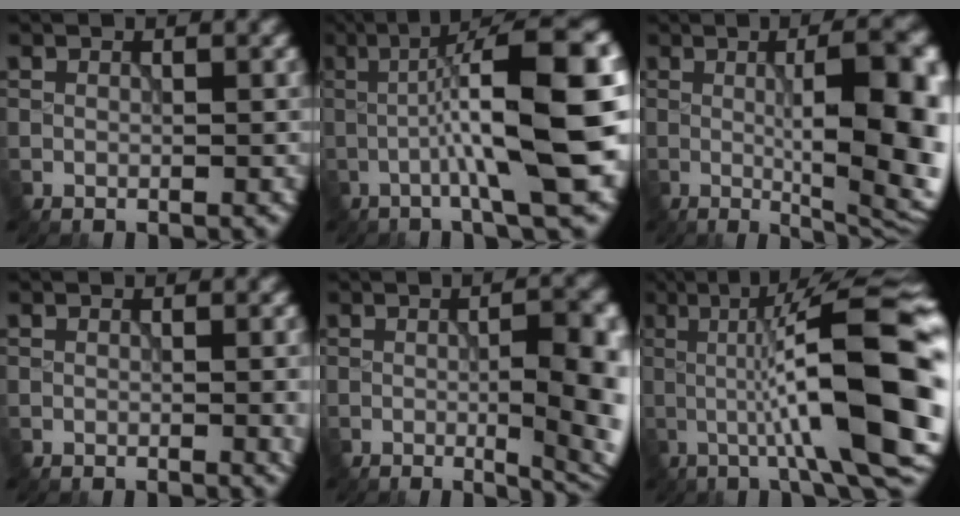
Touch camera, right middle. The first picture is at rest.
{"total": 11.5, "force": [-0.9, 1.7, 11.4], "torque": [-0.159, 0.020, -0.018]}
{"total": 12.3, "force": [0.1, 3.2, 11.9], "torque": [-0.130, 0.001, 0.002]}
{"total": 2.1, "force": [-0.3, 0.6, 2.0], "torque": [-0.025, -0.008, -0.003]}
{"total": 8.5, "force": [-0.6, 2.5, 8.1], "torque": [-0.094, -0.008, -0.001]}
{"total": 15.3, "force": [-0.4, 3.1, 15.0], "torque": [-0.209, 0.020, -0.014]}